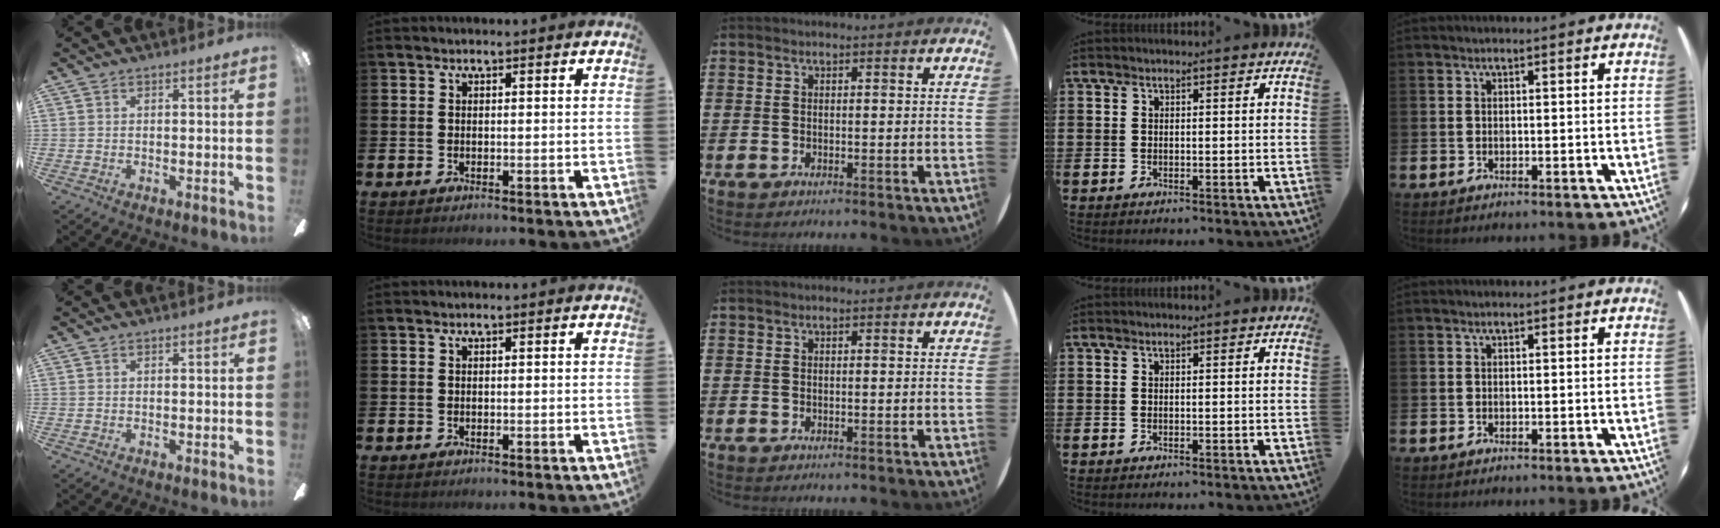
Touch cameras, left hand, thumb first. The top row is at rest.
{}